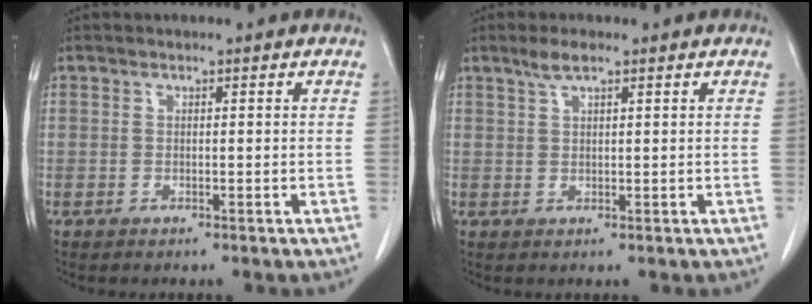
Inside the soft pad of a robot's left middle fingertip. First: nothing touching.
{"total": 2.4, "force": [1.7, 0.4, 1.7], "torque": [-0.039, 0.006, 0.036]}